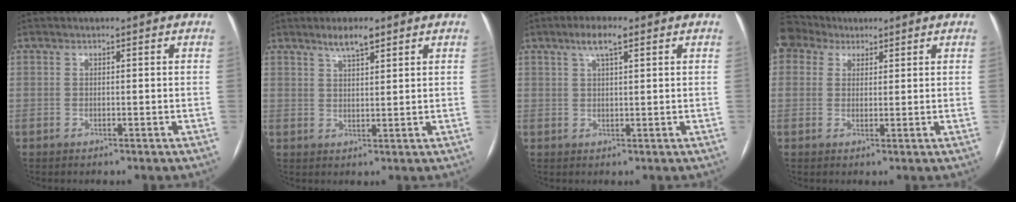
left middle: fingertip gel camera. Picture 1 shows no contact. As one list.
[{"total": 3.9, "force": [2.8, 0.7, 2.5], "torque": [-0.046, 0.005, 0.050]}, {"total": 4.0, "force": [2.4, 0.8, 3.2], "torque": [-0.063, 0.011, 0.043]}, {"total": 4.3, "force": [3.5, 2.6, 0.3], "torque": [-0.018, 0.024, 0.072]}]